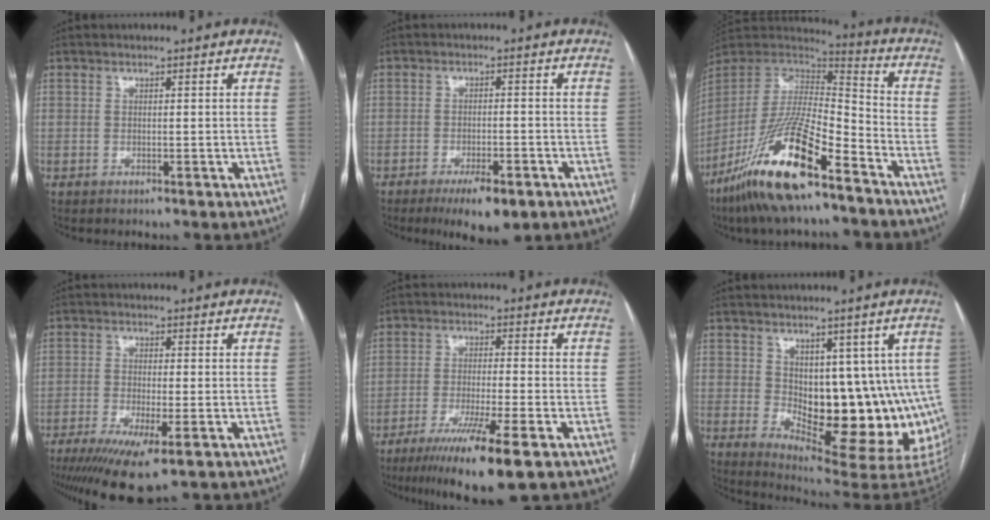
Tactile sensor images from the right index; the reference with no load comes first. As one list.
[{"total": 7.2, "force": [-4.5, 2.1, 5.3], "torque": [-0.081, -0.009, -0.064]}, {"total": 20.1, "force": [-12.8, 3.7, 15.0], "torque": [-0.315, -0.030, -0.240]}, {"total": 9.9, "force": [-5.9, 1.5, 7.8], "torque": [-0.128, -0.026, -0.095]}, {"total": 11.6, "force": [-7.0, -0.1, 9.2], "torque": [-0.158, -0.033, -0.115]}, {"total": 16.3, "force": [0.2, 7.9, 14.2], "torque": [-0.150, -0.010, 0.021]}]